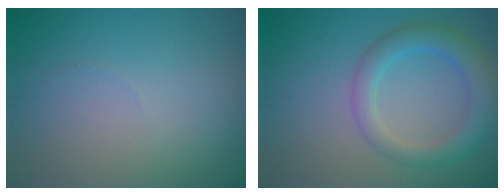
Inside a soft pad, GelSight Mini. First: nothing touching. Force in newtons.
{"total": 4.1, "press": 4.1, "slide": 0.1}